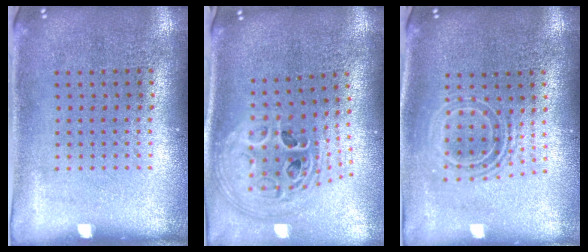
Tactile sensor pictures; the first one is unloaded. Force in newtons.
{"total": 2.8, "press": 2.0, "slide": 1.9}
{"total": 1.7, "press": 1.2, "slide": 1.1}